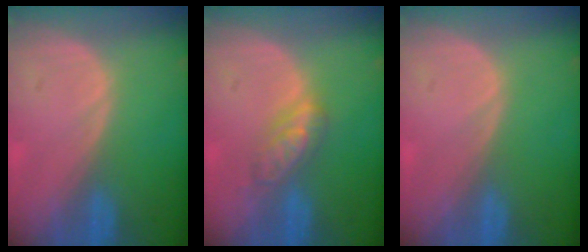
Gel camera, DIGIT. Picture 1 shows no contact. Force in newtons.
{"total": 4.8, "press": 4.5, "slide": 1.6}
{"total": 0.0}